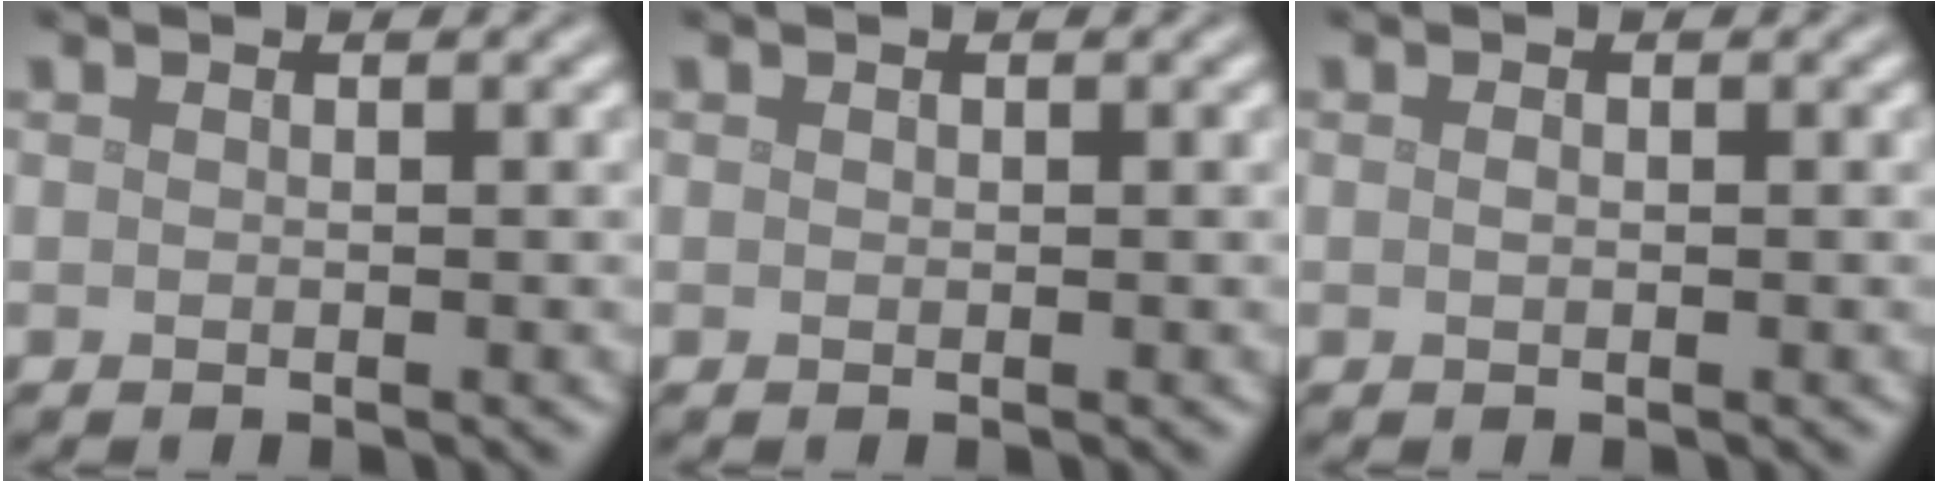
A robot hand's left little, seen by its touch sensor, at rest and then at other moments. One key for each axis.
{"total": 0.0}
{"total": 0.5, "fx": 0.0, "fy": 0.3, "fz": 0.4, "tx": -0.010, "ty": -0.001, "tz": 0.000}